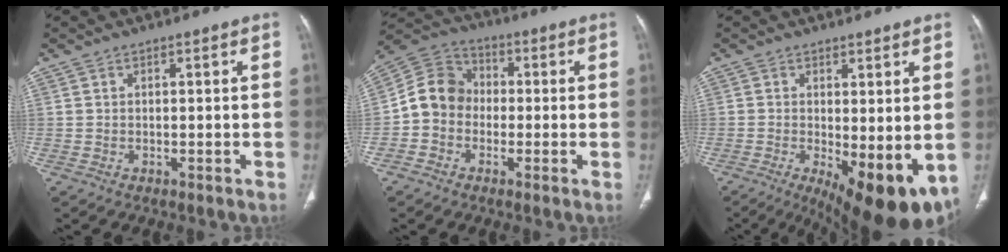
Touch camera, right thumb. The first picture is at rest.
{"total": 9.1, "force": [-1.4, 7.9, 4.2], "torque": [-0.061, 0.037, -0.042]}
{"total": 14.1, "force": [-3.4, 5.3, 12.6], "torque": [-0.172, -0.025, -0.031]}